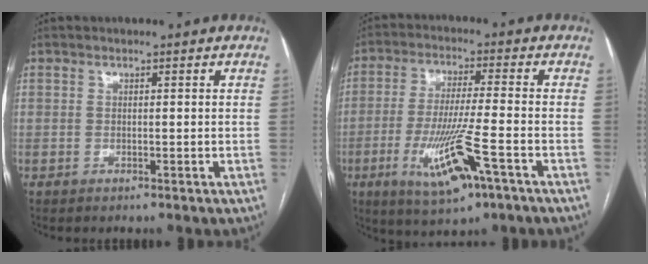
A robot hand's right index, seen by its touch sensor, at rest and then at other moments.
{"total": 12.1, "force": [-5.2, 1.2, 10.9], "torque": [-0.212, -0.024, -0.086]}